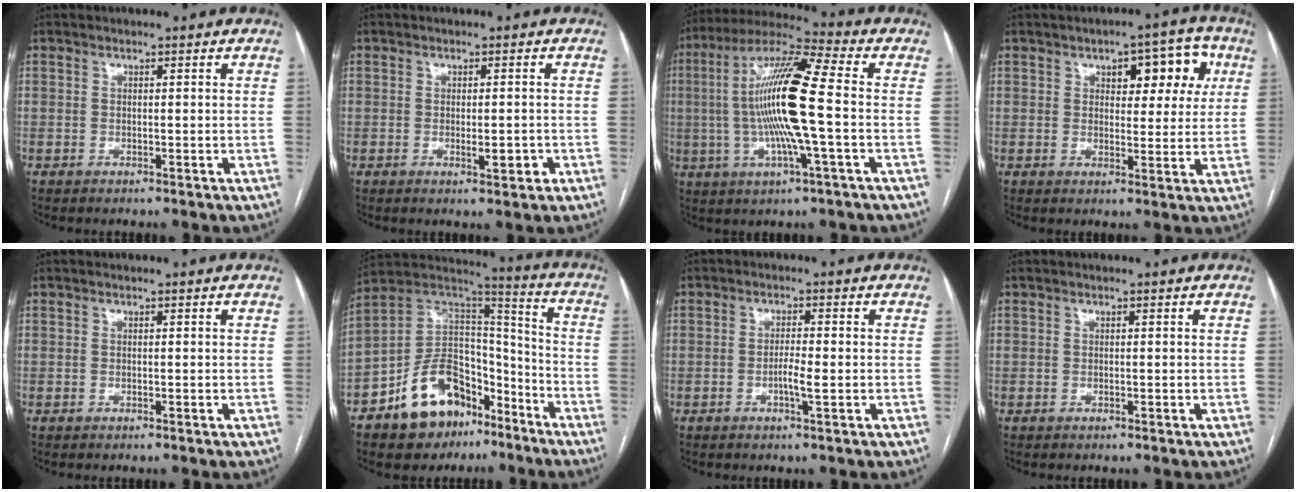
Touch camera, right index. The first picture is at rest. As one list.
[{"total": 2.7, "force": [-0.9, 0.7, 2.5], "torque": [-0.042, -0.003, -0.008]}, {"total": 16.4, "force": [-0.7, 0.5, 16.3], "torque": [-0.317, 0.009, -0.022]}, {"total": 8.2, "force": [3.3, 4.0, 6.4], "torque": [-0.065, 0.025, 0.040]}, {"total": 0.0}, {"total": 17.4, "force": [-10.6, 10.2, 9.2], "torque": [-0.162, 0.052, -0.175]}, {"total": 2.9, "force": [-0.8, 0.0, 2.8], "torque": [-0.054, -0.002, -0.015]}, {"total": 0.0}]